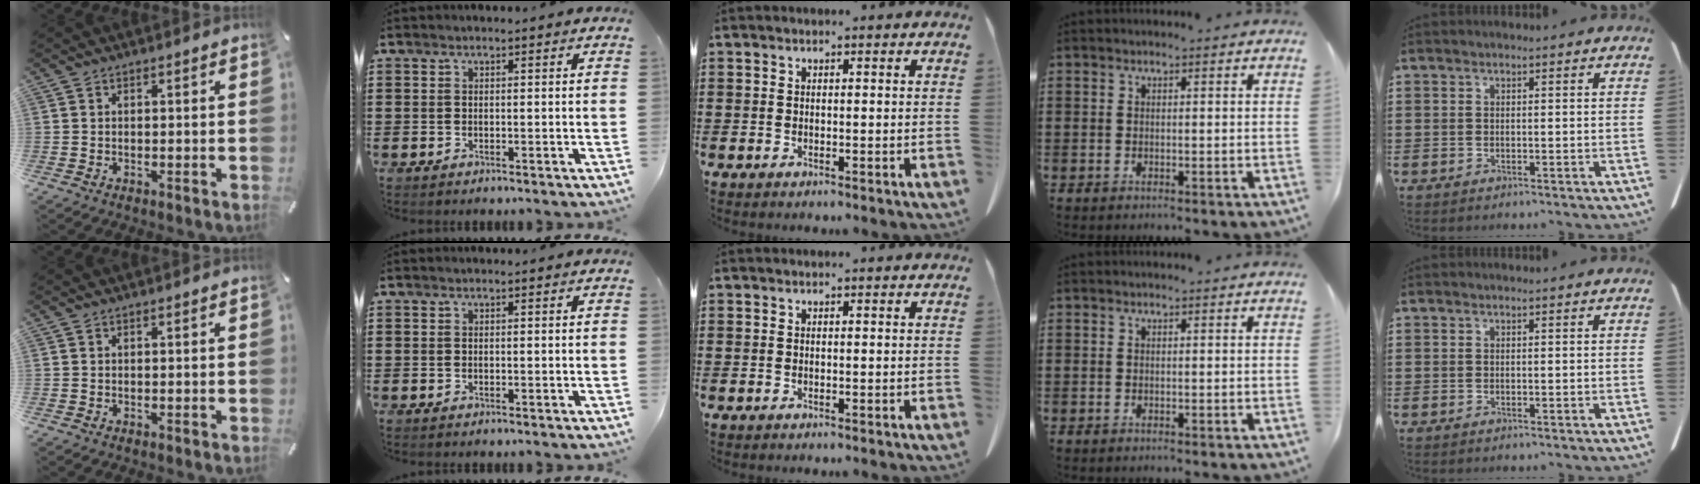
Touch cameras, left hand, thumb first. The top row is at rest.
{}